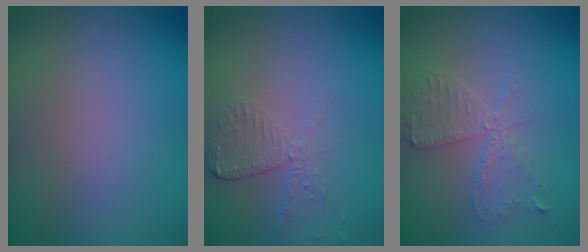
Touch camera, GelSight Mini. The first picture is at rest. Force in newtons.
{"total": 2.0, "press": 1.9, "slide": 0.6}
{"total": 3.6, "press": 3.1, "slide": 1.9}